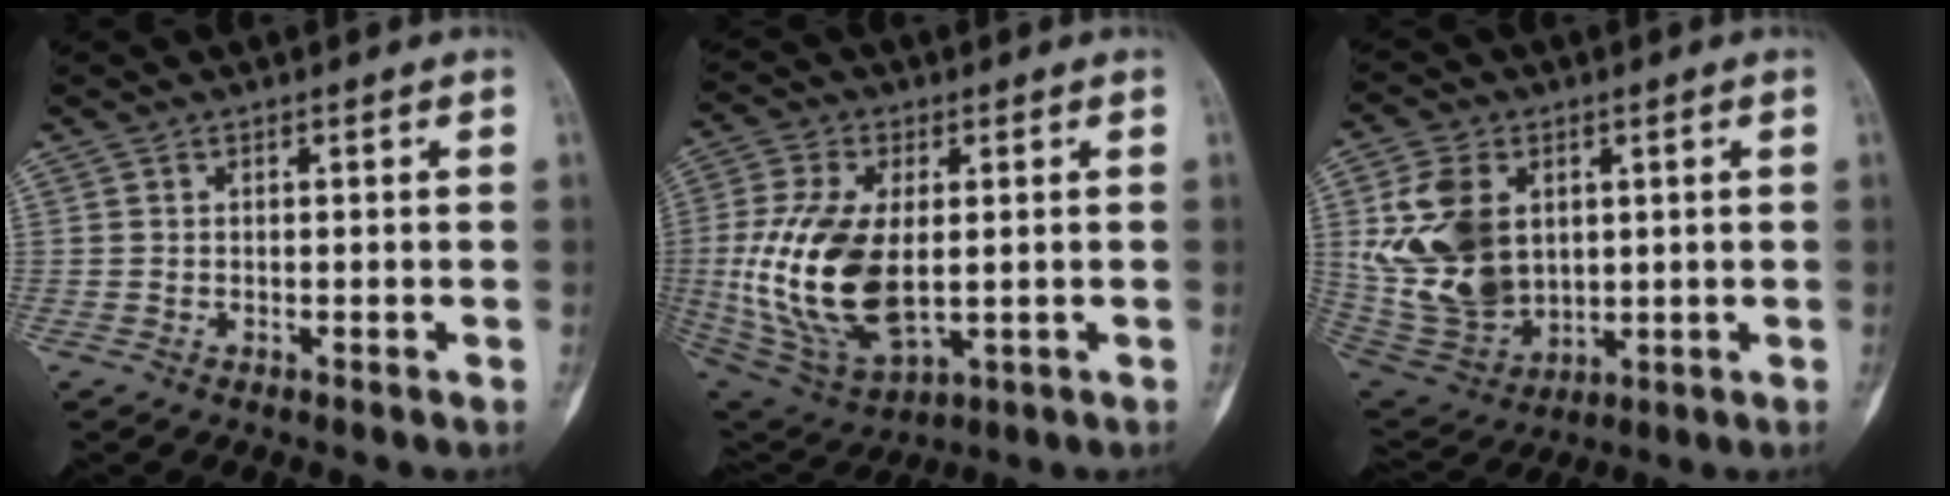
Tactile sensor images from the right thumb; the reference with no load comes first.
{"total": 15.8, "force": [0.3, 8.9, 13.1], "torque": [-0.257, -0.011, 0.023]}
{"total": 16.4, "force": [3.1, 11.6, 11.2], "torque": [-0.200, -0.014, 0.078]}